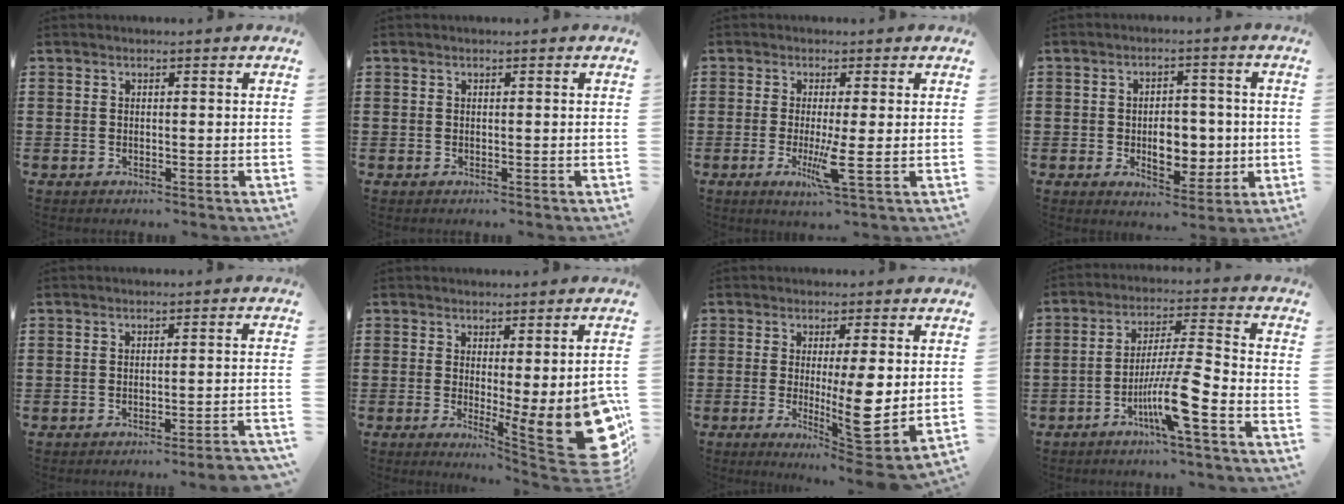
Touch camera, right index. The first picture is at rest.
{"total": 0.0}
{"total": 5.0, "force": [-0.9, -0.1, 4.9], "torque": [-0.094, -0.019, -0.016]}
{"total": 6.5, "force": [-0.8, 4.3, 4.9], "torque": [-0.070, 0.002, -0.019]}
{"total": 2.4, "force": [-2.1, -0.5, 0.9], "torque": [-0.017, -0.005, -0.043]}
{"total": 13.3, "force": [-2.2, 3.3, 12.7], "torque": [-0.184, -0.021, -0.024]}
{"total": 9.5, "force": [0.3, 1.3, 9.4], "torque": [-0.155, -0.022, 0.006]}
{"total": 10.3, "force": [-4.9, 0.4, 9.1], "torque": [-0.175, -0.007, -0.093]}